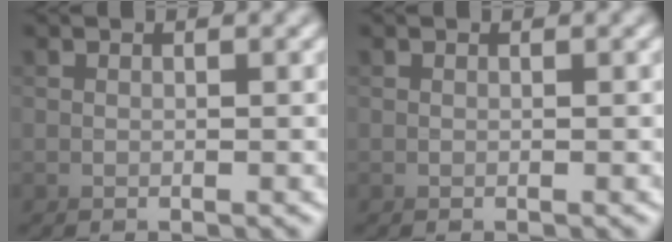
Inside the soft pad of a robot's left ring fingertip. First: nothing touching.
{"total": 0.0}